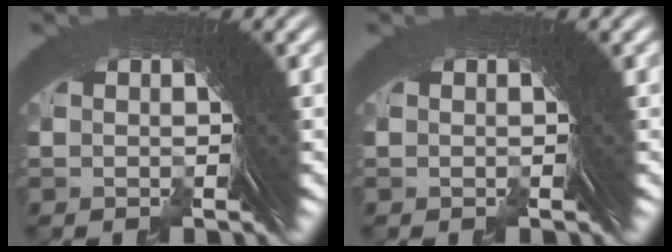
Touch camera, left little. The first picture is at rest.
{"total": 0.0}